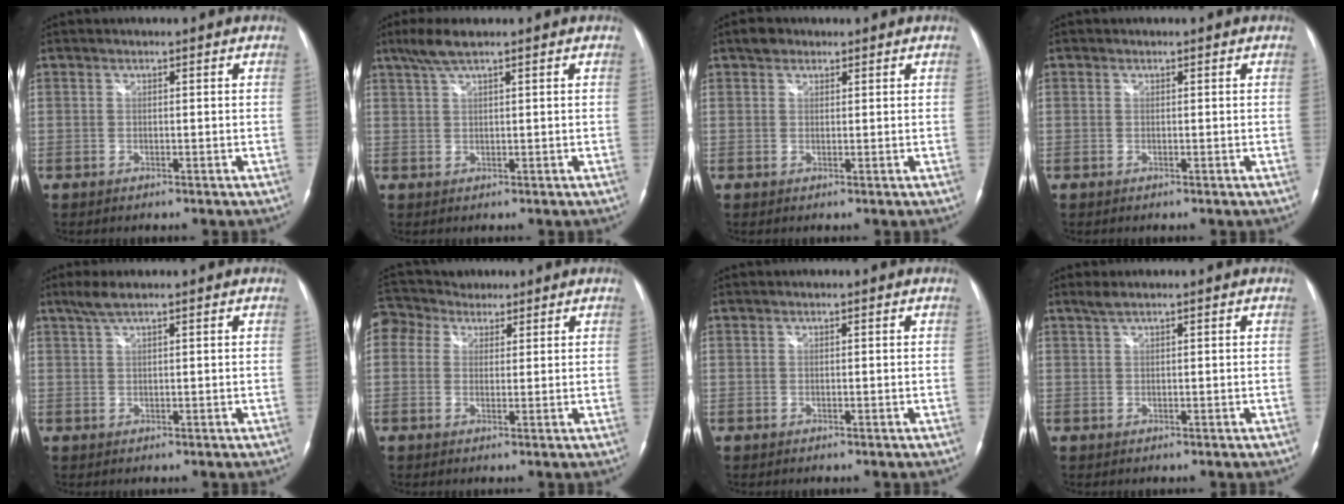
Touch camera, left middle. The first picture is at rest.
{"total": 3.7, "force": [2.7, 0.3, 2.6], "torque": [-0.062, 0.014, 0.055]}
{"total": 2.1, "force": [1.4, 1.4, 0.6], "torque": [-0.011, 0.012, 0.021]}
{"total": 0.0}
{"total": 2.6, "force": [1.9, 0.2, 1.8], "torque": [-0.046, 0.011, 0.041]}
{"total": 6.2, "force": [4.0, 4.5, 1.3], "torque": [-0.035, 0.045, 0.078]}
{"total": 0.0}
{"total": 1.3, "force": [1.0, 0.0, 0.8], "torque": [-0.022, 0.011, 0.024]}